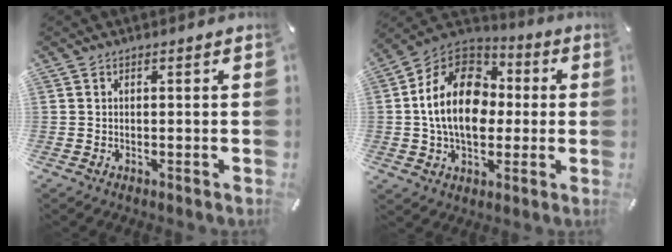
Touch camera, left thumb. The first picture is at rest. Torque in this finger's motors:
{"motor_torque": [0.71, 1.47, 2.23, -0.56, 0.68]}